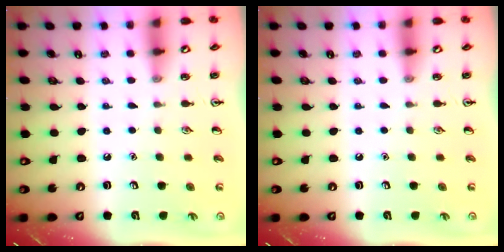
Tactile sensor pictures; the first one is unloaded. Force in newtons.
{"total": 0.0}